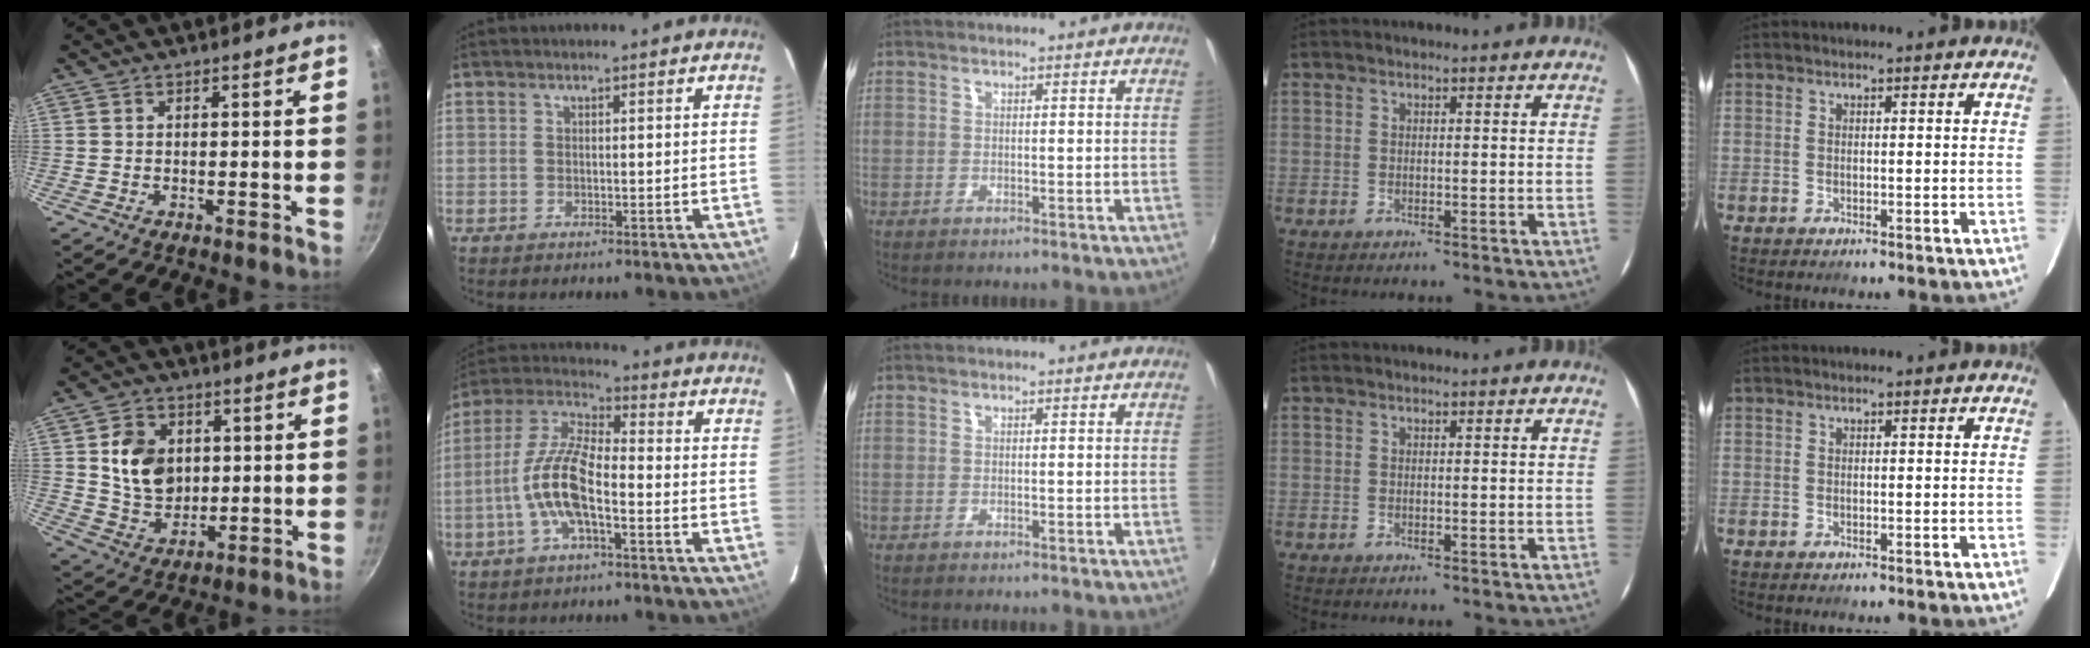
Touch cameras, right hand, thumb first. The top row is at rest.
{"thumb": {"total": 11.2, "force": [2.0, 9.0, 6.4], "torque": [-0.083, -0.012, 0.041]}, "index": {"total": 11.6, "force": [-3.7, 3.5, 10.4], "torque": [-0.222, 0.005, -0.073]}}